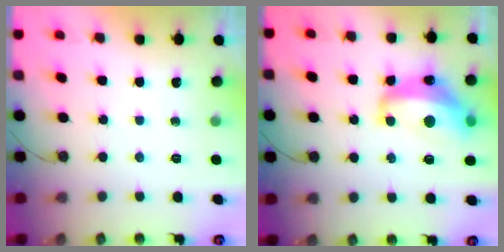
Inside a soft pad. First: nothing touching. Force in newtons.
{"total": 8.9, "press": 8.9, "slide": 0.9}